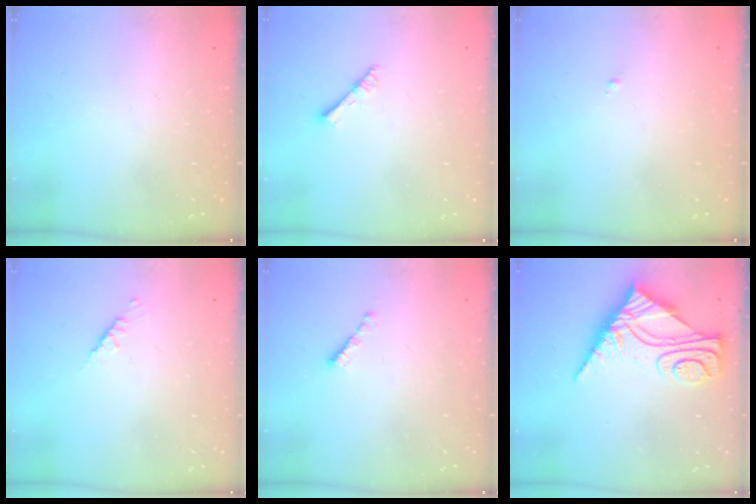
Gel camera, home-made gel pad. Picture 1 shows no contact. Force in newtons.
{"total": 4.1, "press": 4.0, "slide": 0.5}
{"total": 0.6, "press": 0.6, "slide": 0.2}
{"total": 2.5, "press": 2.4, "slide": 0.7}
{"total": 2.2, "press": 2.1, "slide": 0.7}
{"total": 11.3, "press": 11.2, "slide": 1.1}